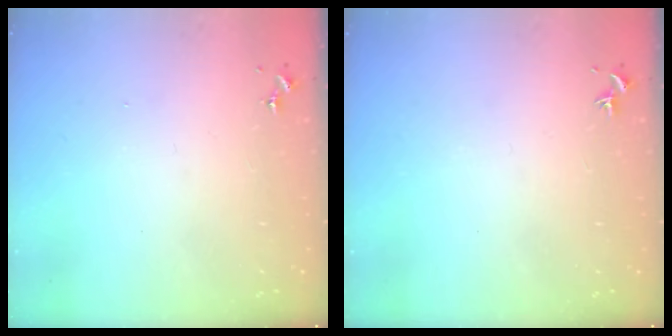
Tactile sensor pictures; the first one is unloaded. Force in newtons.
{"total": 0.0}